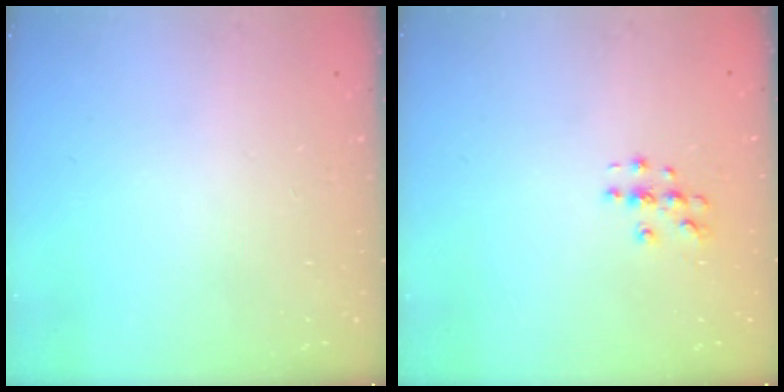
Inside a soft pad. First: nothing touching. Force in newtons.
{"total": 3.9, "press": 3.9, "slide": 0.5}